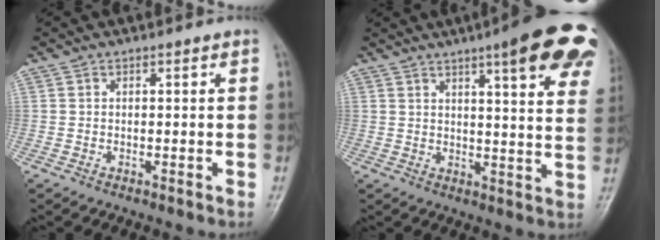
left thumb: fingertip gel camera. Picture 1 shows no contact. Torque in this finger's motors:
{"motor_torque": [0.57, 0.46, 1.54, -1.24, 0.05]}